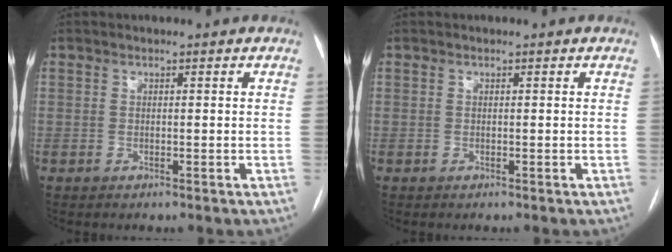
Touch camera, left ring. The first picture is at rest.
{"total": 0.0}